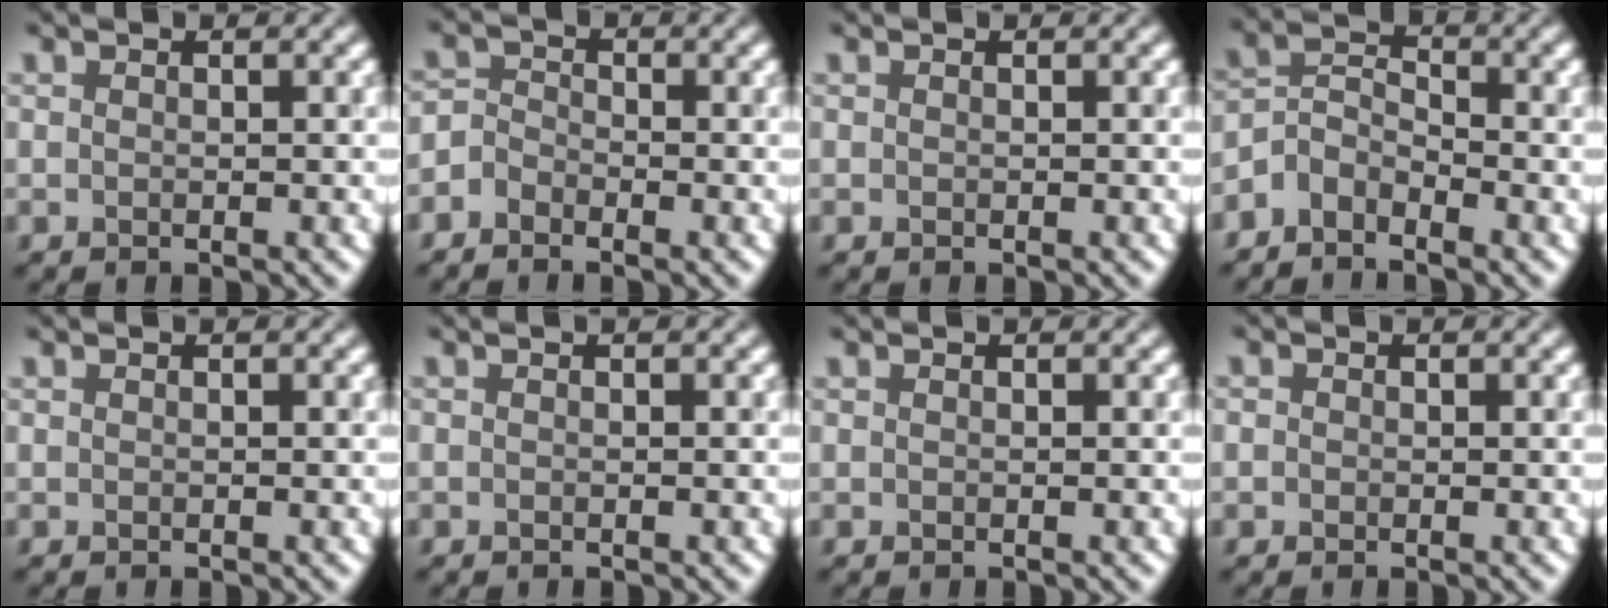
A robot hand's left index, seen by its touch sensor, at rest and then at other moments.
{"total": 1.8, "force": [-1.4, 1.1, 0.3], "torque": [0.007, 0.006, -0.034]}
{"total": 0.0}
{"total": 3.0, "force": [-2.6, 1.2, 0.9], "torque": [-0.020, 0.008, -0.063]}
{"total": 0.0}
{"total": 0.0}
{"total": 0.0}
{"total": 0.6, "force": [-0.2, 0.5, 0.0], "torque": [0.005, -0.005, -0.008]}